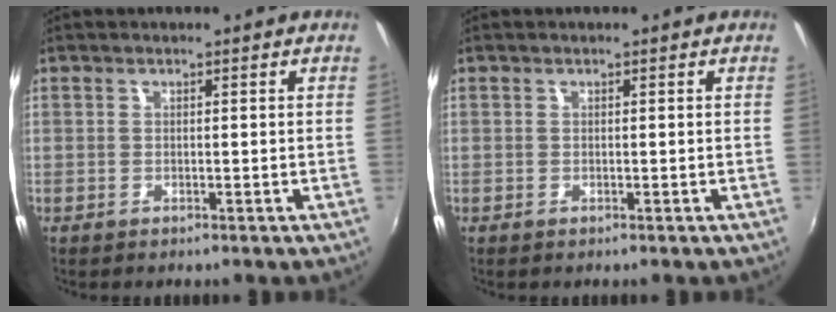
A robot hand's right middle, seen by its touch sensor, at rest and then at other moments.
{"total": 0.0}